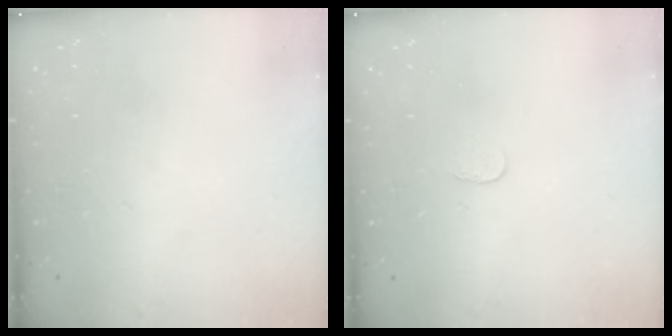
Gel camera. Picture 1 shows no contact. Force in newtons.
{"total": 2.6, "press": 2.6, "slide": 0.2}